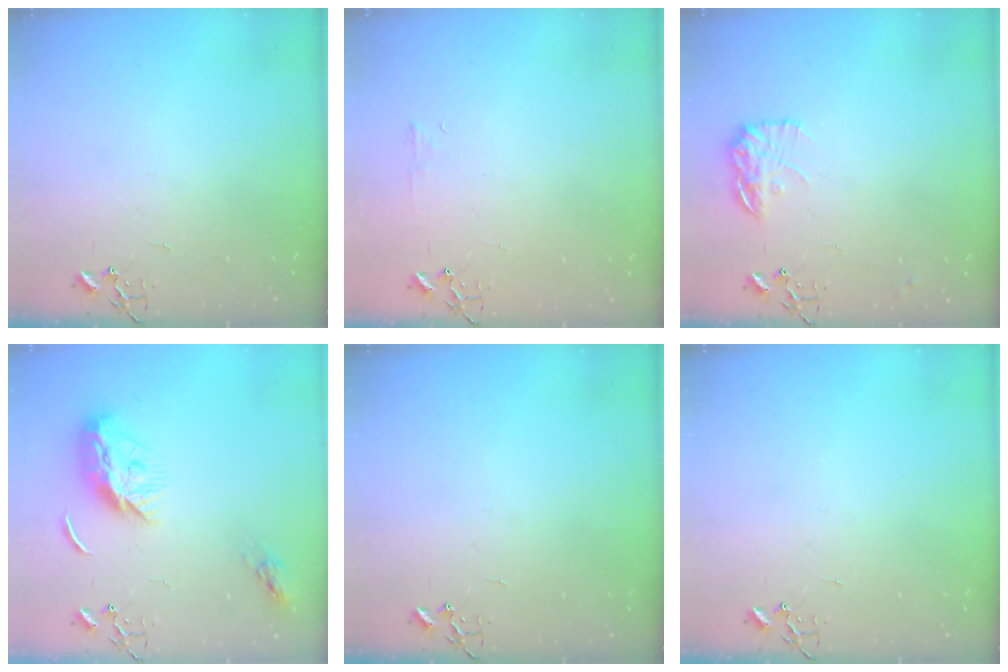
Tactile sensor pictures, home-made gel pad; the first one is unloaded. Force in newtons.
{"total": 4.8, "press": 4.7, "slide": 0.7}
{"total": 12.1, "press": 12.1, "slide": 0.5}
{"total": 12.7, "press": 12.7, "slide": 0.3}
{"total": 0.0}
{"total": 0.0}